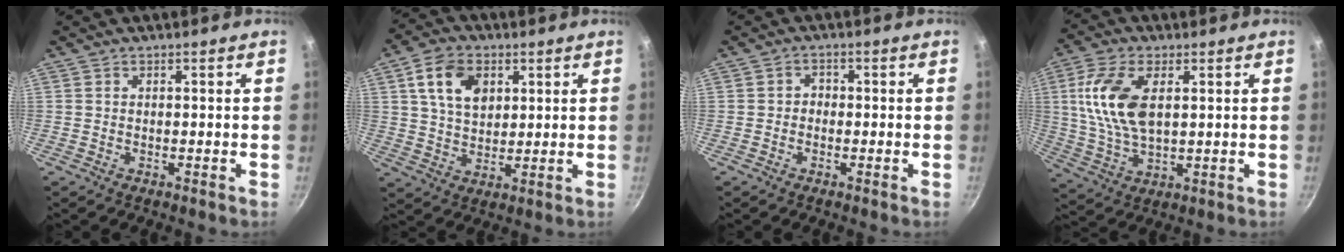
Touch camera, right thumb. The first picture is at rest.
{"total": 10.0, "force": [3.5, 6.8, 6.4], "torque": [-0.093, -0.003, 0.061]}
{"total": 1.7, "force": [-0.5, 1.4, 0.7], "torque": [-0.002, 0.009, -0.014]}
{"total": 12.8, "force": [2.8, 6.6, 10.6], "torque": [-0.208, -0.004, 0.057]}